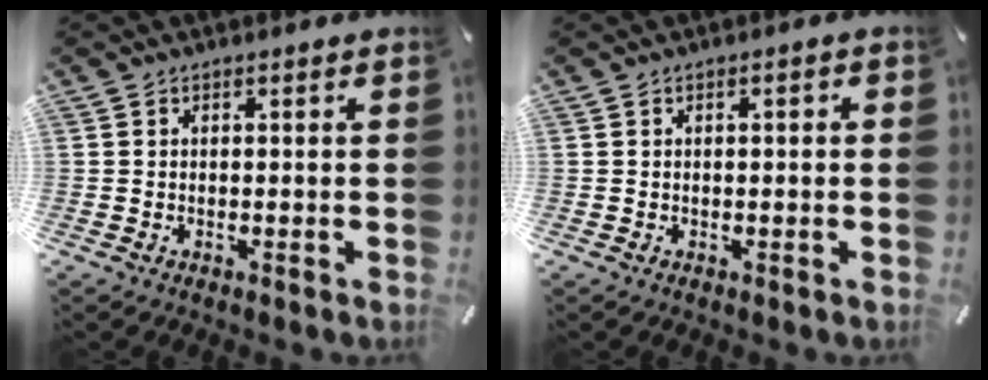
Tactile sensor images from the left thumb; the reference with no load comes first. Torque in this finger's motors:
{"motor_torque": [-0.27, -0.54, -0.23, 0.10, -0.01]}